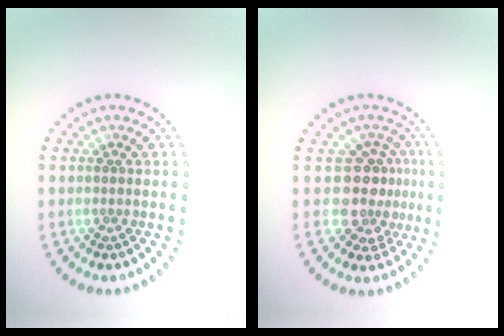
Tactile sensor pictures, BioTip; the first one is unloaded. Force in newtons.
{"total": 3.8, "press": 2.8, "slide": 2.5}